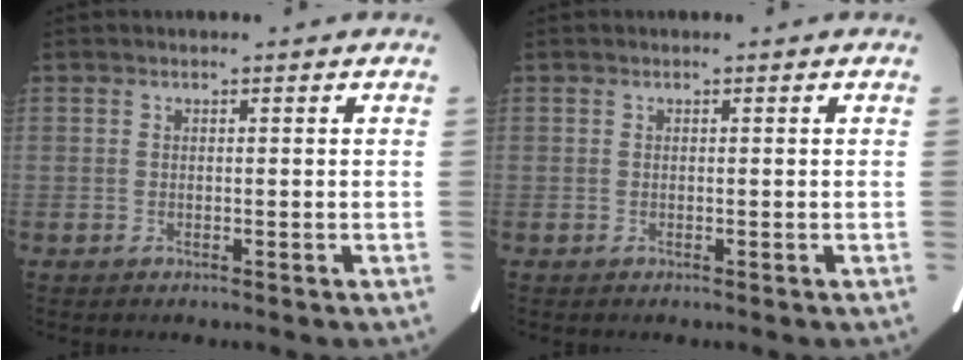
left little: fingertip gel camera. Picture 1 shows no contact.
{"total": 0.0}